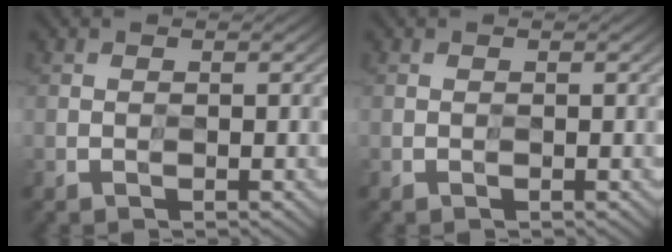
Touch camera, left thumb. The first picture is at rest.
{"total": 0.0}